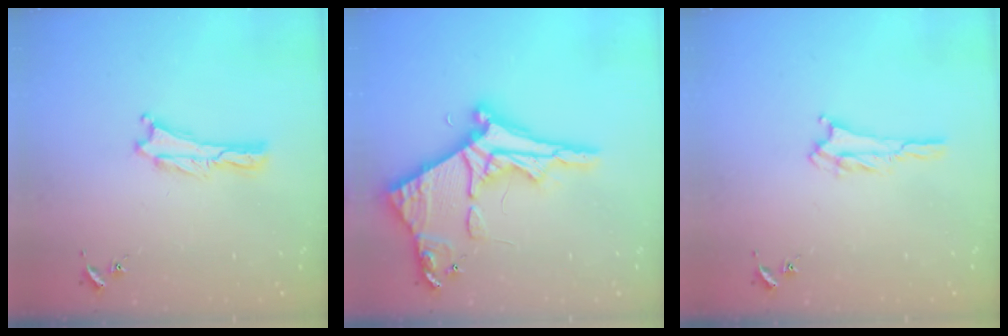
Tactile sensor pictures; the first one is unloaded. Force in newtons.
{"total": 10.0, "press": 10.0, "slide": 0.8}
{"total": 2.3, "press": 2.2, "slide": 0.4}